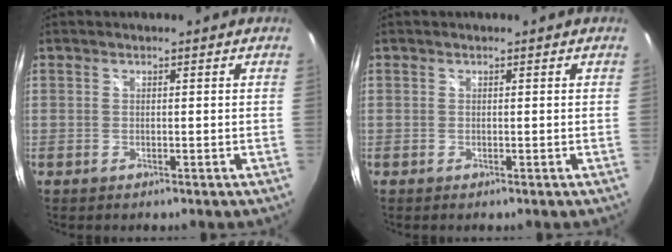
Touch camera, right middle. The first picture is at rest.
{"total": 0.0}